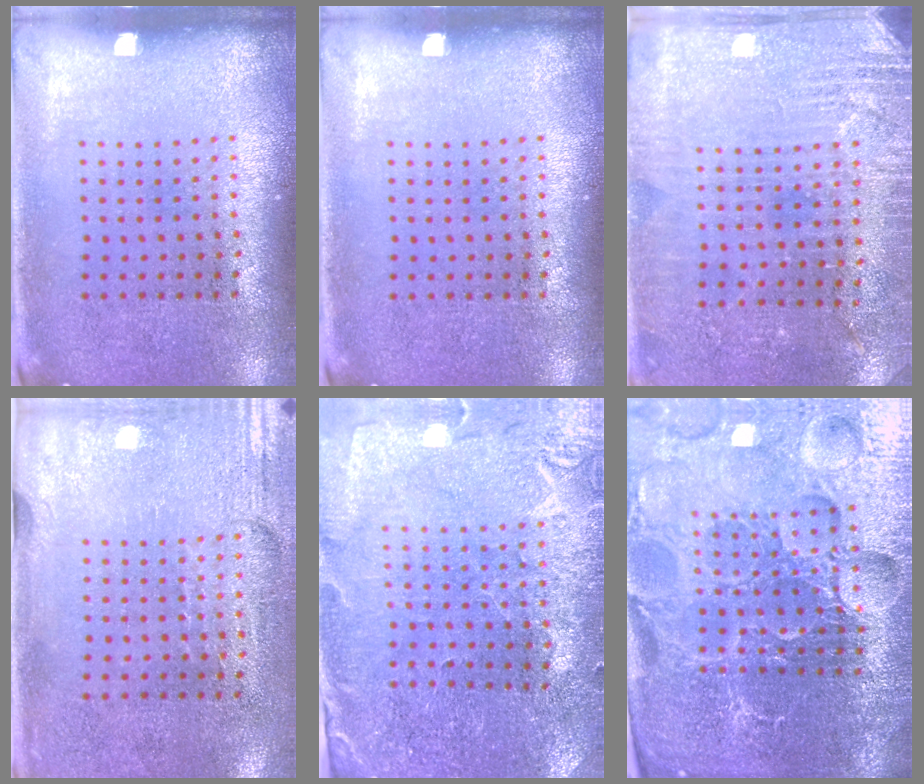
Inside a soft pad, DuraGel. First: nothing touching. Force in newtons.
{"total": 0.0}
{"total": 2.8, "press": 2.8, "slide": 0.5}
{"total": 2.9, "press": 2.5, "slide": 1.5}
{"total": 0.7, "press": 0.7, "slide": 0.3}
{"total": 5.5, "press": 5.1, "slide": 1.9}